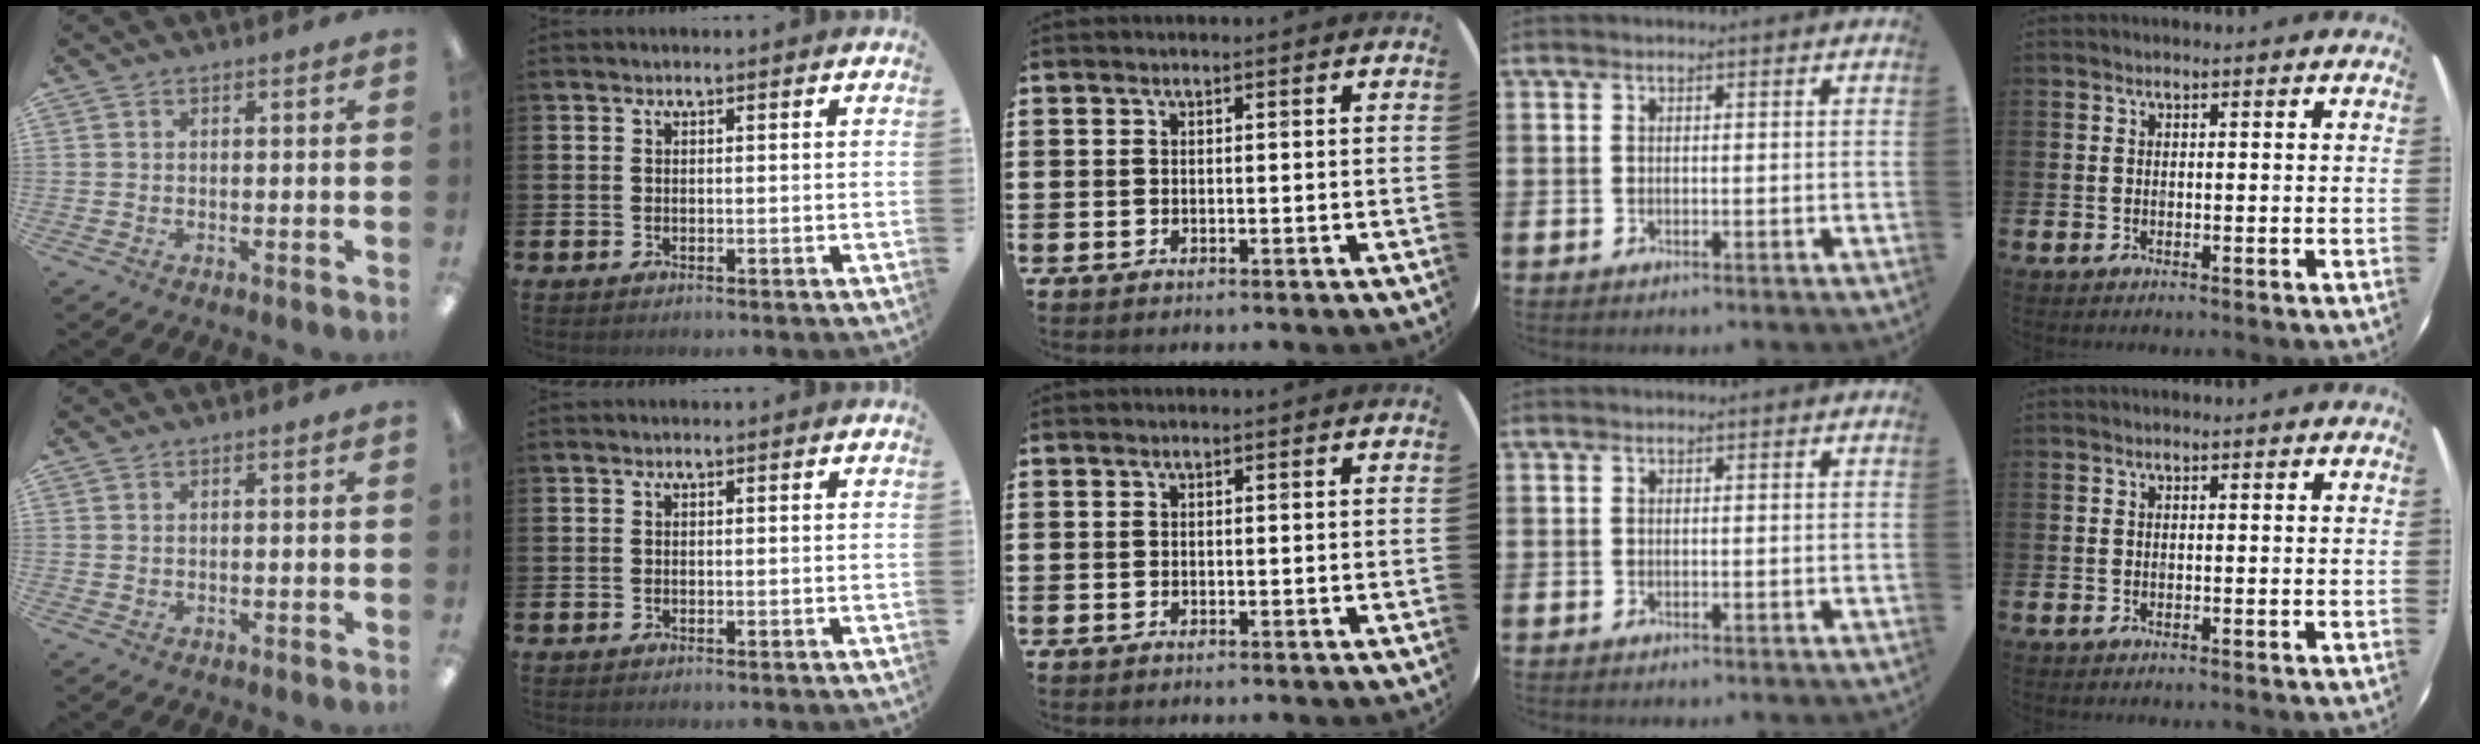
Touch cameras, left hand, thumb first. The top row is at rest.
{"thumb": {"total": 0.7, "force": [0.5, 0.4, 0.3], "torque": [-0.005, 0.002, 0.009]}}